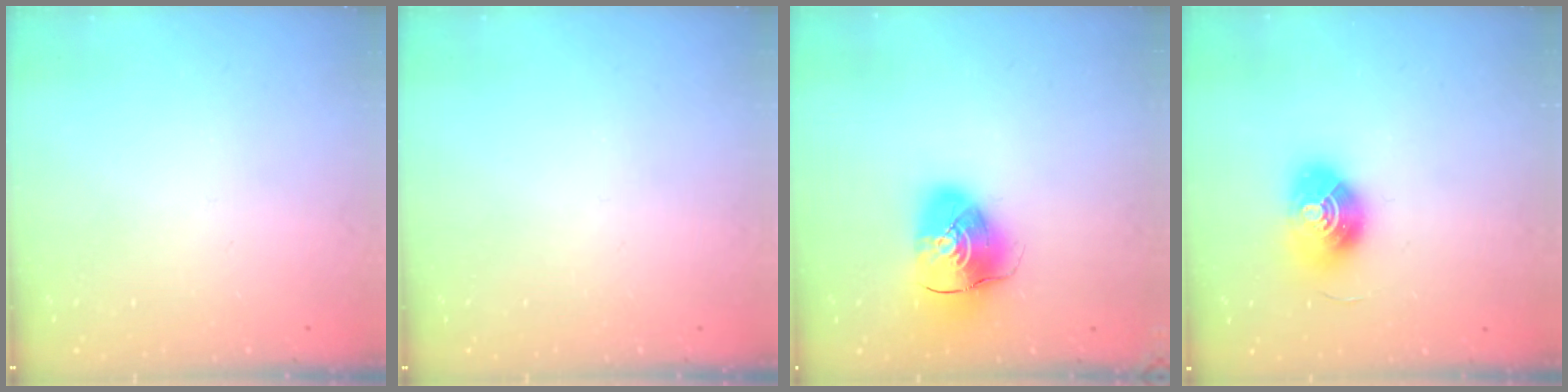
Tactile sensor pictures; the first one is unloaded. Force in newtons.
{"total": 0.0}
{"total": 10.6, "press": 10.5, "slide": 1.5}
{"total": 10.4, "press": 10.4, "slide": 0.3}